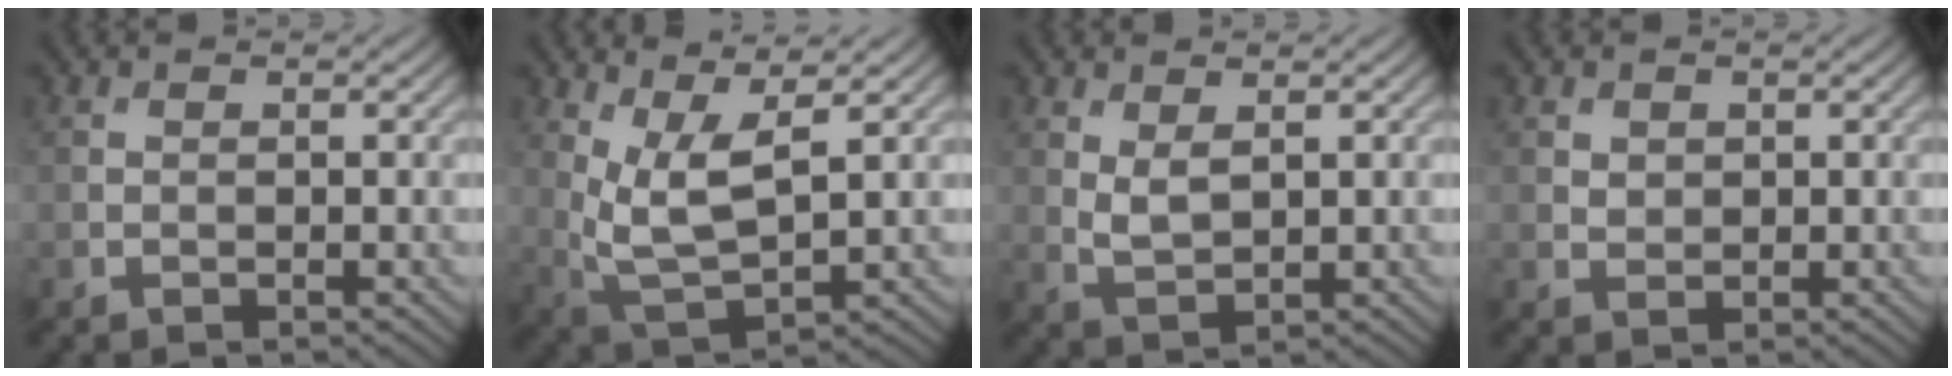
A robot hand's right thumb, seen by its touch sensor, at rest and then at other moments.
{"total": 6.8, "force": [2.5, 2.5, 5.8], "torque": [-0.135, -0.004, 0.056]}
{"total": 2.7, "force": [1.3, 1.2, 2.0], "torque": [-0.052, -0.007, 0.033]}
{"total": 1.3, "force": [0.7, 1.0, 0.5], "torque": [-0.012, -0.003, 0.016]}